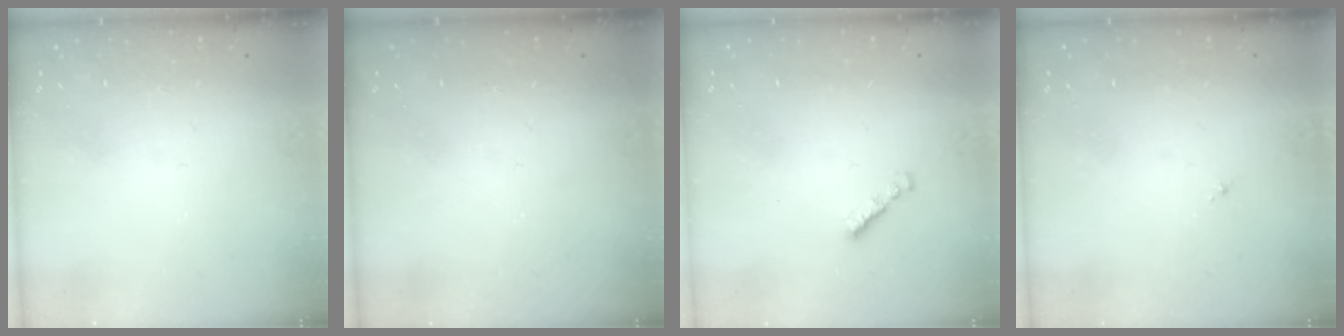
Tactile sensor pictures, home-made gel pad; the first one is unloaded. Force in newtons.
{"total": 0.0}
{"total": 1.0, "press": 0.8, "slide": 0.5}
{"total": 0.8, "press": 0.7, "slide": 0.3}